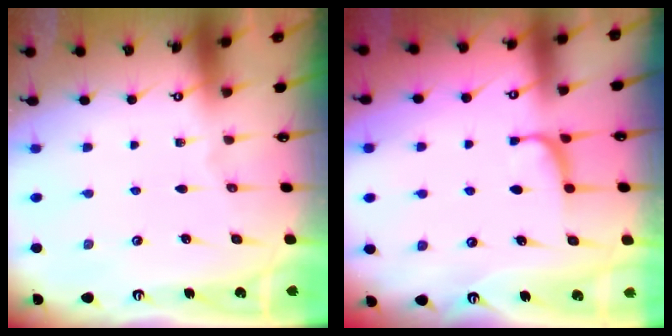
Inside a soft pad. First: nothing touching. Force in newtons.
{"total": 1.0, "press": 0.9, "slide": 0.5}